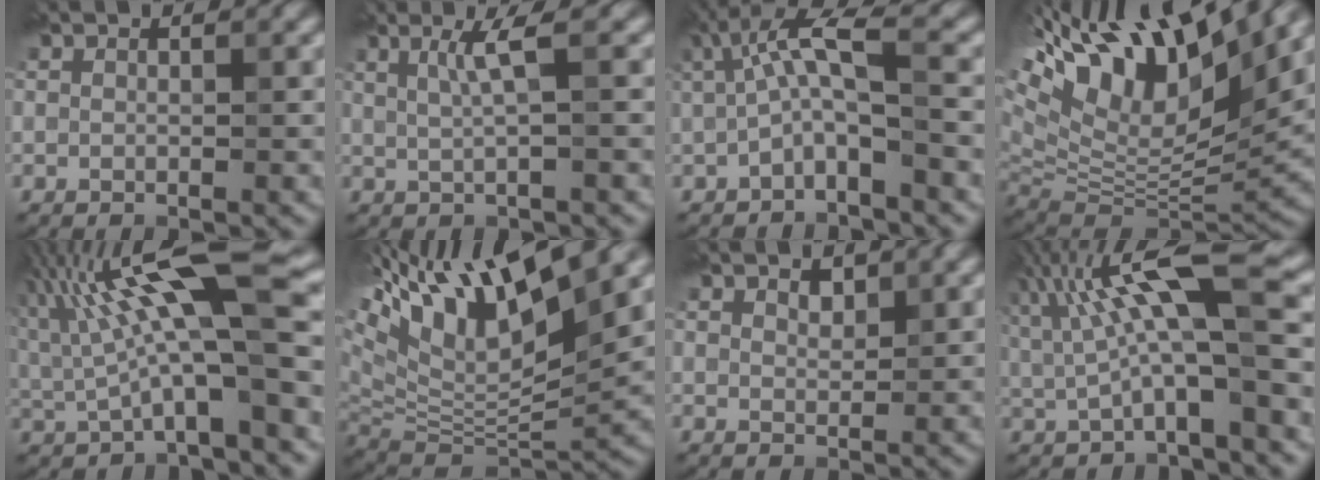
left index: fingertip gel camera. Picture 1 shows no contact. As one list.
[{"total": 1.4, "force": [-0.1, -0.9, 1.1], "torque": [-0.047, -0.005, 0.031]}, {"total": 3.3, "force": [-0.2, 0.1, 3.3], "torque": [-0.096, 0.000, 0.024]}, {"total": 13.4, "force": [7.3, 4.1, 10.5], "torque": [-0.246, 0.028, 0.161]}, {"total": 10.0, "force": [1.1, 1.6, 9.8], "torque": [-0.197, 0.018, 0.047]}, {"total": 12.2, "force": [6.2, 4.0, 9.8], "torque": [-0.228, 0.017, 0.147]}, {"total": 1.1, "force": [0.5, -0.6, -0.8], "torque": [-0.012, -0.007, 0.039]}, {"total": 8.2, "force": [1.5, 1.2, 7.9], "torque": [-0.167, 0.002, 0.057]}]